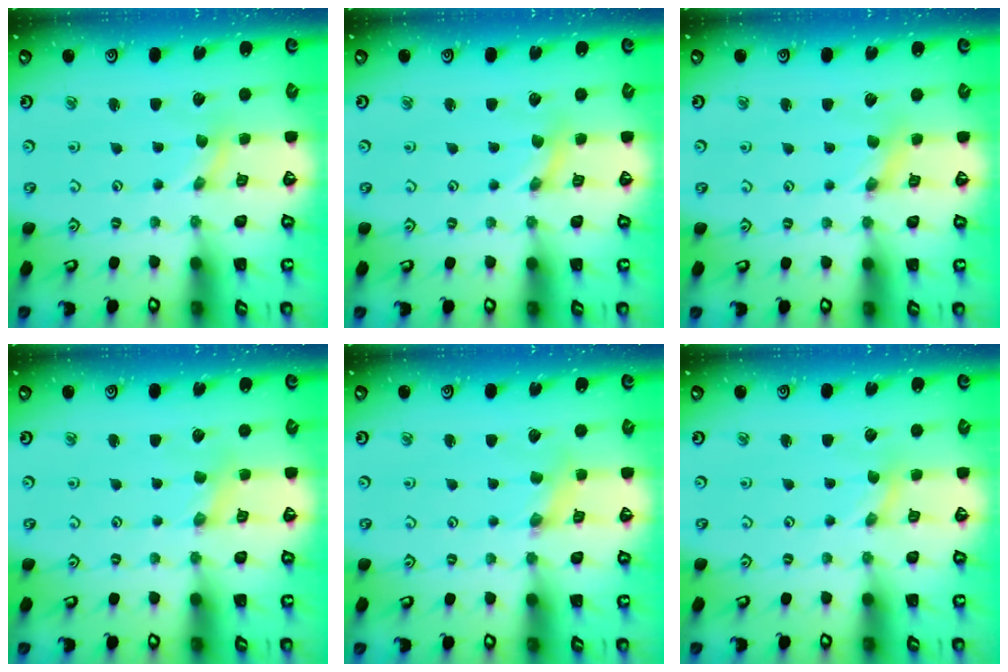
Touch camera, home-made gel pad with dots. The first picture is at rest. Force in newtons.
{"total": 0.0}
{"total": 1.3, "press": 1.3, "slide": 0.3}
{"total": 2.0, "press": 1.9, "slide": 0.4}
{"total": 1.7, "press": 1.7, "slide": 0.3}
{"total": 0.0}